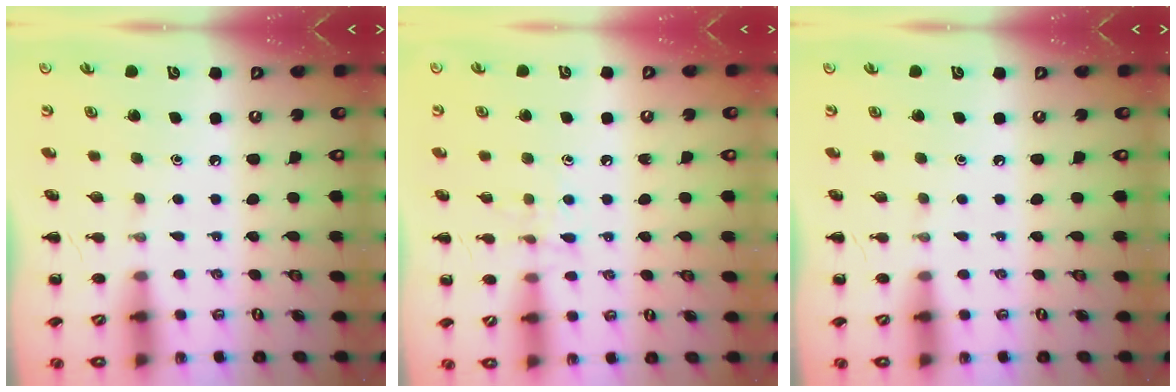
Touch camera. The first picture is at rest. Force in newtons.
{"total": 7.0, "press": 6.8, "slide": 1.7}
{"total": 0.0}